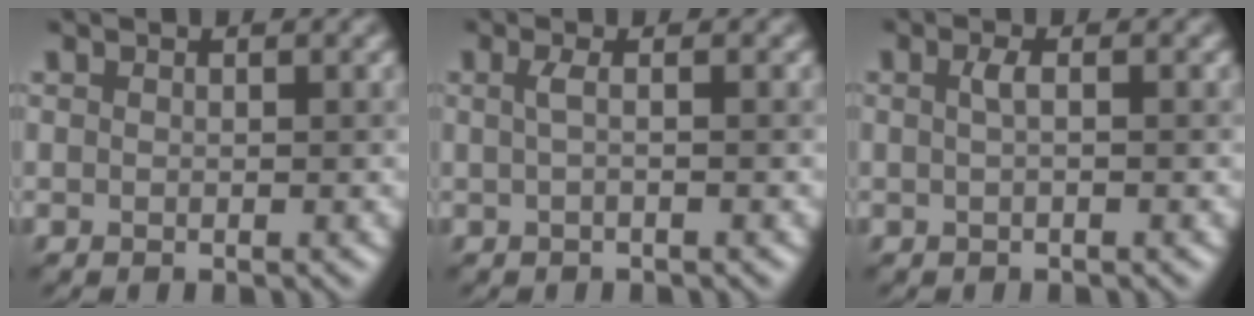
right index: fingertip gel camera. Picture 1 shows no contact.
{"total": 1.4, "force": [-0.1, 0.4, 1.3], "torque": [-0.020, -0.002, -0.004]}
{"total": 1.3, "force": [0.1, 0.3, 1.2], "torque": [-0.026, 0.005, 0.001]}